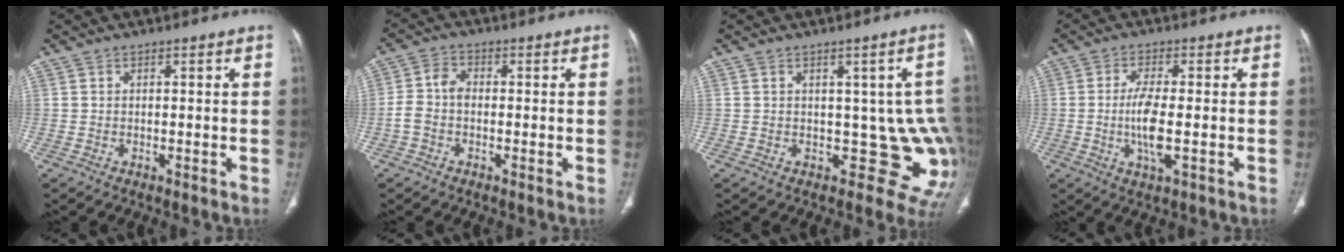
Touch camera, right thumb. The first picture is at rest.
{"total": 5.0, "force": [-0.8, 3.4, 3.6], "torque": [-0.074, 0.019, -0.022]}
{"total": 9.1, "force": [-0.6, 6.1, 6.7], "torque": [-0.020, -0.007, 0.000]}
{"total": 6.3, "force": [-0.9, 1.7, 6.0], "torque": [-0.129, -0.007, -0.019]}